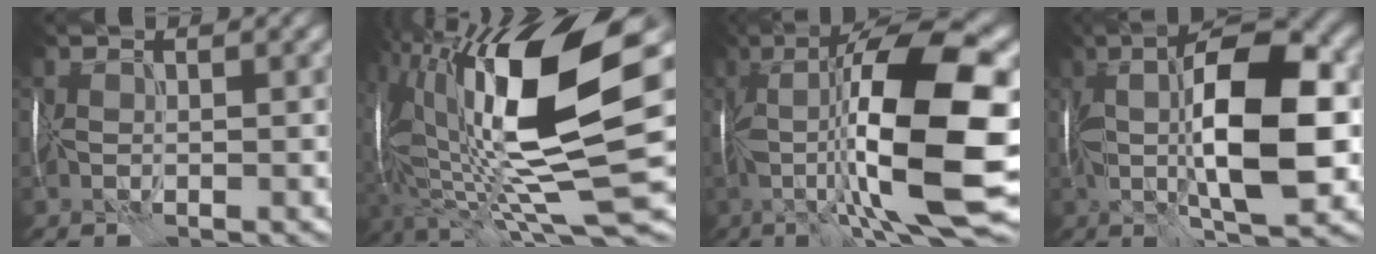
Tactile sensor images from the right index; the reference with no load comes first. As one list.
[{"total": 15.4, "force": [0.5, 4.7, 14.6], "torque": [-0.268, -0.004, 0.009]}, {"total": 16.0, "force": [-0.9, 4.0, 15.5], "torque": [-0.257, 0.020, -0.008]}, {"total": 11.8, "force": [0.5, 4.0, 11.1], "torque": [-0.185, 0.007, 0.009]}]